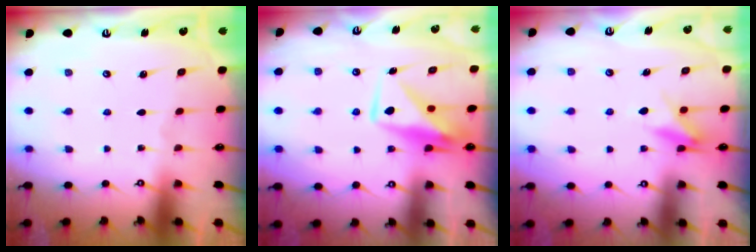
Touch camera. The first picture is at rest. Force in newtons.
{"total": 9.5, "press": 9.4, "slide": 0.7}
{"total": 8.4, "press": 8.3, "slide": 1.5}